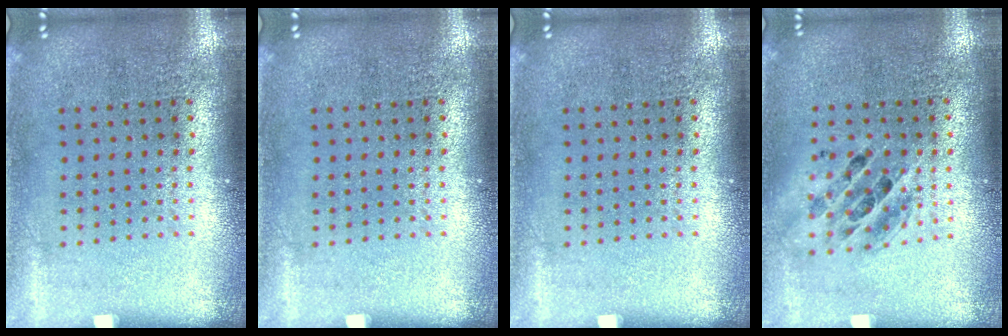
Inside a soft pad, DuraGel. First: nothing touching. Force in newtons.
{"total": 0.0}
{"total": 0.0}
{"total": 1.4, "press": 1.3, "slide": 0.7}